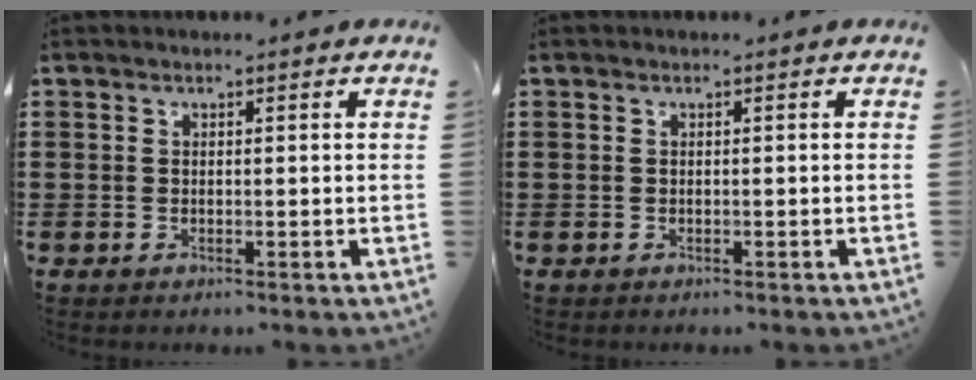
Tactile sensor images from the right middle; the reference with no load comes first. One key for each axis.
{"total": 0.0}